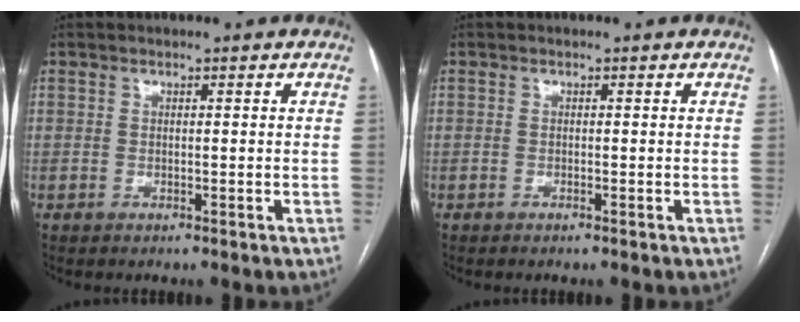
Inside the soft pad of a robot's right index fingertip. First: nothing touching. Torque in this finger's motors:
{"motor_torque": [0.33, 0.28, -0.03, 0.00]}